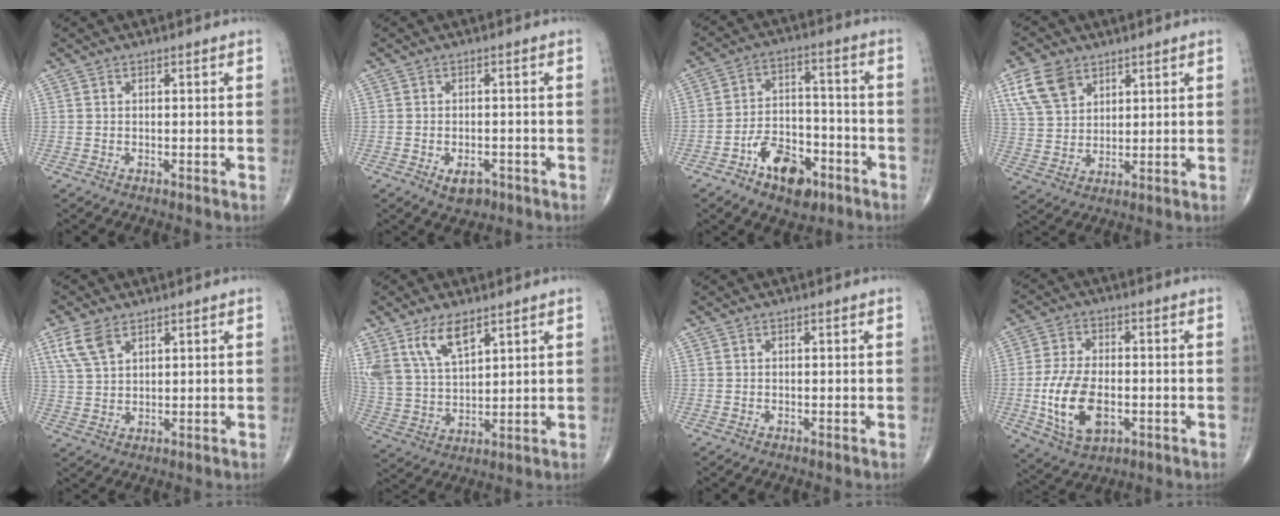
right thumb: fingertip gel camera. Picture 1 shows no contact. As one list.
[{"total": 3.8, "force": [-1.8, 2.4, 2.4], "torque": [-0.028, 0.005, -0.023]}, {"total": 12.4, "force": [-6.8, 6.9, 7.7], "torque": [-0.095, 0.045, -0.110]}, {"total": 8.9, "force": [4.8, 5.8, 4.7], "torque": [-0.080, -0.012, 0.099]}, {"total": 6.1, "force": [3.5, 3.2, 3.9], "torque": [-0.078, -0.007, 0.077]}, {"total": 11.2, "force": [6.8, 5.1, 7.2], "torque": [-0.133, -0.022, 0.146]}, {"total": 0.0}, {"total": 12.6, "force": [-2.7, 7.2, 9.9], "torque": [-0.186, 0.002, -0.042]}]